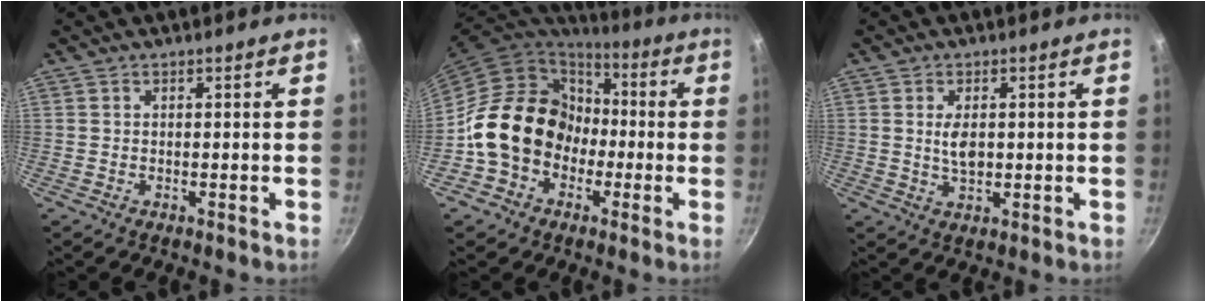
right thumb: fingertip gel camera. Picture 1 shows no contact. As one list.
[{"total": 17.5, "force": [-2.5, 14.7, 9.1], "torque": [-0.111, 0.055, -0.040]}, {"total": 4.2, "force": [0.4, 2.3, 3.4], "torque": [-0.057, -0.005, 0.009]}]